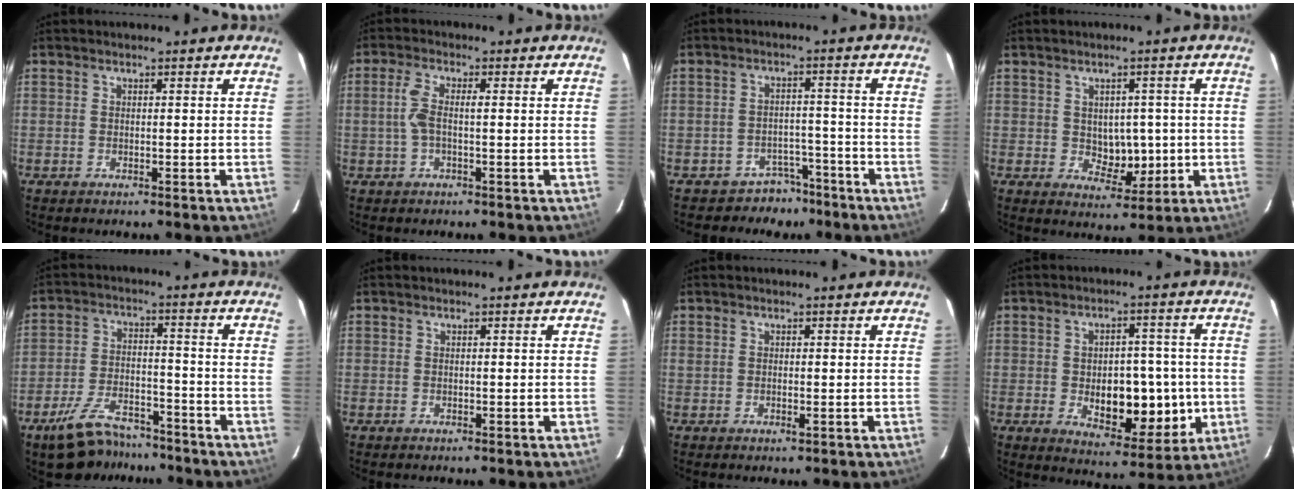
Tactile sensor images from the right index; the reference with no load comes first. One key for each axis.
{"total": 3.7, "fx": 0.1, "fy": 0.8, "fz": 3.6, "tx": -0.084, "ty": 0.011, "tz": 0.000}
{"total": 4.7, "fx": -3.8, "fy": 2.8, "fz": -0.2, "tx": 0.006, "ty": 0.013, "tz": -0.055}
{"total": 5.6, "fx": -0.1, "fy": 3.7, "fz": 4.2, "tx": -0.050, "ty": 0.002, "tz": 0.011}
{"total": 10.4, "fx": -8.3, "fy": 4.0, "fz": 4.8, "tx": -0.096, "ty": -0.004, "tz": -0.142}
{"total": 0.0}
{"total": 0.9, "fx": -0.1, "fy": 0.2, "fz": 0.8, "tx": -0.015, "ty": -0.003, "tz": 0.000}
{"total": 12.1, "fx": -1.7, "fy": 6.3, "fz": 10.2, "tx": -0.136, "ty": 0.007, "tz": -0.011}